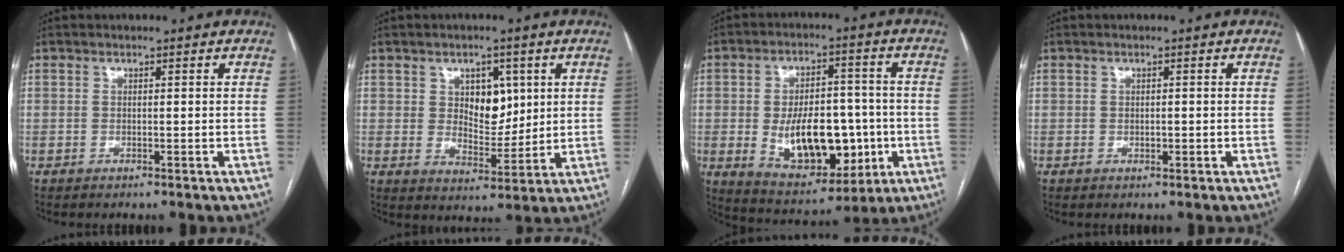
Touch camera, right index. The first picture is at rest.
{"total": 7.0, "force": [2.4, 4.4, 5.0], "torque": [-0.070, 0.004, 0.046]}
{"total": 15.8, "force": [-2.6, 8.2, 13.2], "torque": [-0.214, 0.008, -0.021]}
{"total": 0.9, "force": [-0.1, 0.6, 0.7], "torque": [-0.011, 0.000, 0.001]}